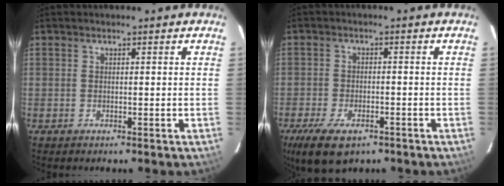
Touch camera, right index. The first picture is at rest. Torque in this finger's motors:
{"motor_torque": [0.73, -0.77, 0.45, 0.10]}